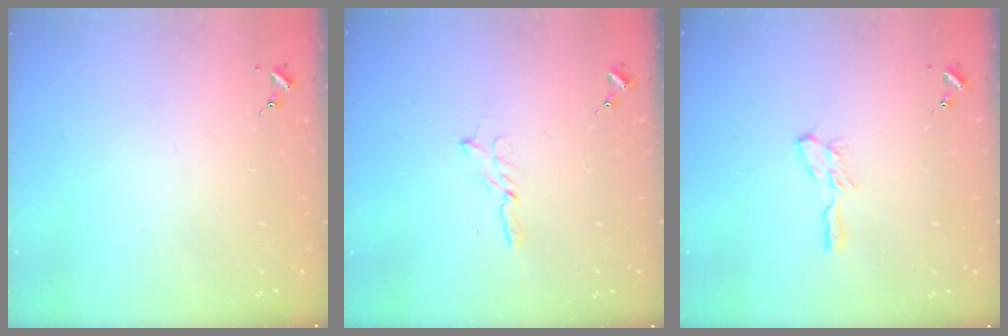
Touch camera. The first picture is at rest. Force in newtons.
{"total": 3.4, "press": 3.4, "slide": 0.3}
{"total": 6.9, "press": 6.8, "slide": 0.7}